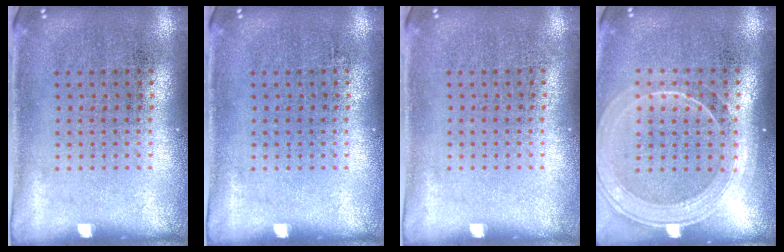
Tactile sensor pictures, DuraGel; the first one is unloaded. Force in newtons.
{"total": 0.0}
{"total": 0.0}
{"total": 1.8, "press": 1.7, "slide": 0.8}